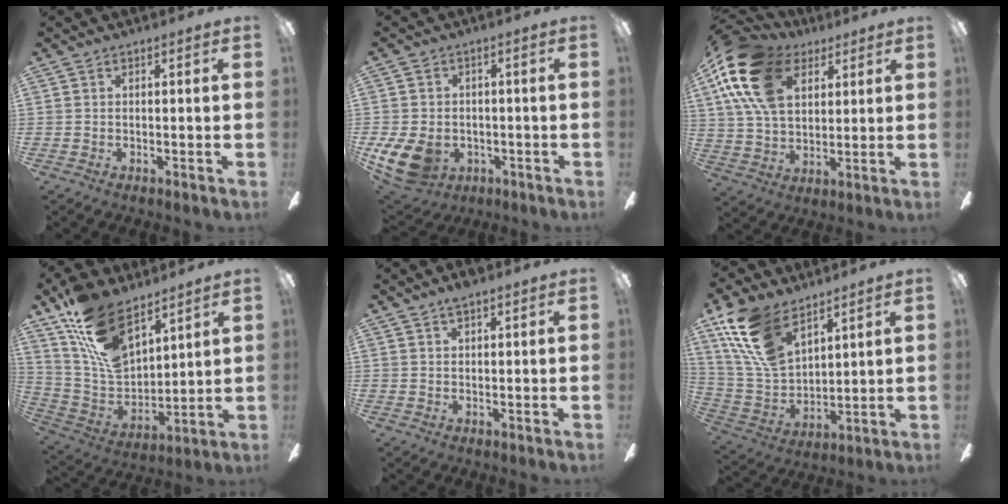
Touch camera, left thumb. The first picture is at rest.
{"total": 10.6, "force": [-3.8, 7.7, 6.3], "torque": [-0.154, 0.015, -0.066]}
{"total": 20.6, "force": [9.0, 13.2, 13.0], "torque": [-0.282, -0.014, 0.161]}
{"total": 17.9, "force": [11.8, 8.6, 10.3], "torque": [-0.204, -0.064, 0.221]}
{"total": 2.6, "force": [2.0, 0.6, 1.5], "torque": [-0.024, -0.002, 0.034]}
{"total": 17.7, "force": [11.3, 9.2, 10.0], "torque": [-0.244, -0.040, 0.214]}